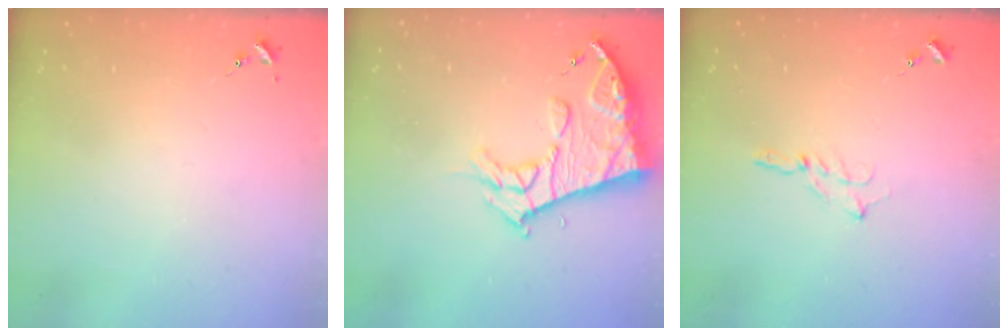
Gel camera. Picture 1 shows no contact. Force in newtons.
{"total": 14.1, "press": 14.0, "slide": 1.5}
{"total": 2.0, "press": 2.0, "slide": 0.2}